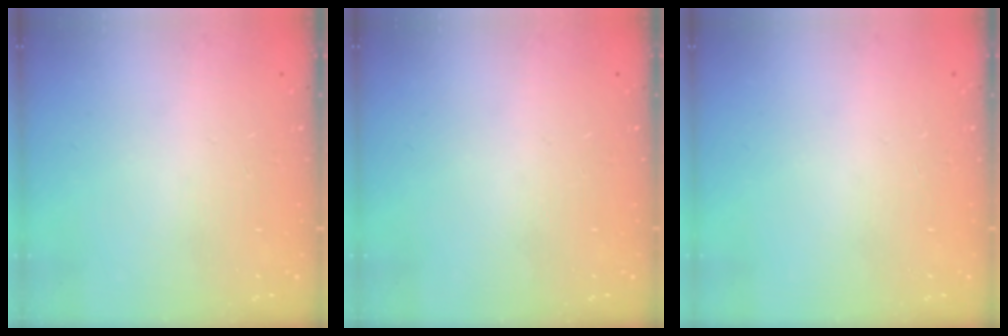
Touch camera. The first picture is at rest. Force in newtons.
{"total": 0.0}
{"total": 0.0}